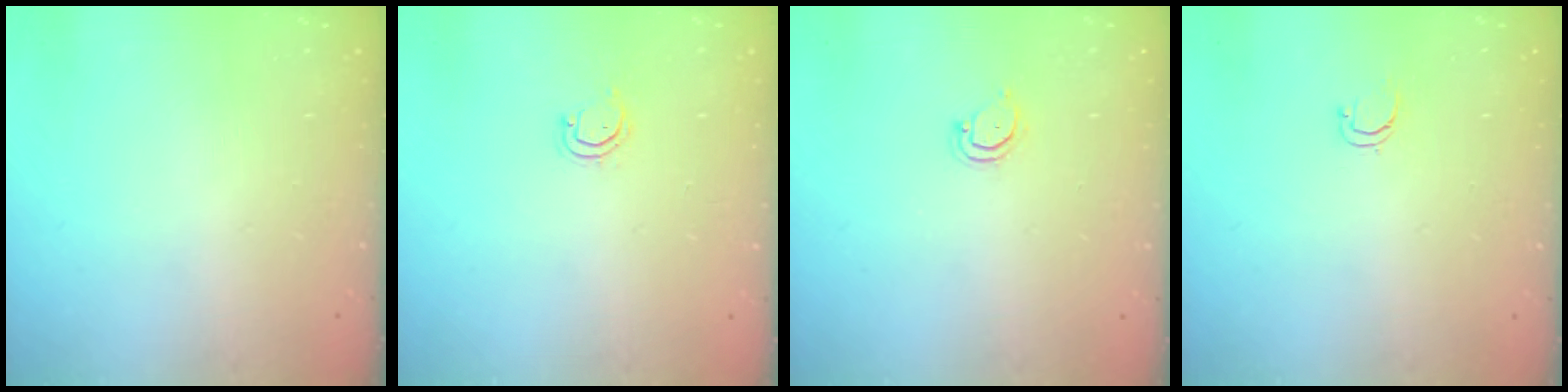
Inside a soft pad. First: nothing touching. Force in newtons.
{"total": 3.4, "press": 3.4, "slide": 0.2}
{"total": 2.5, "press": 2.5, "slide": 0.1}
{"total": 3.5, "press": 3.4, "slide": 0.8}